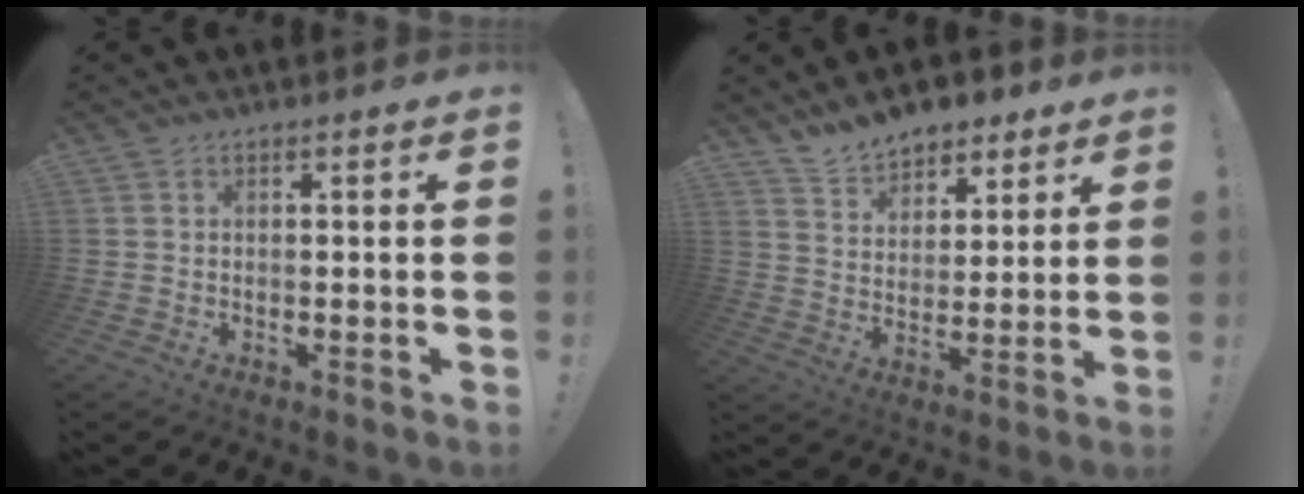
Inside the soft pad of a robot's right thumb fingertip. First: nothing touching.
{"total": 10.2, "force": [8.6, 5.1, 2.2], "torque": [-0.046, -0.061, 0.167]}